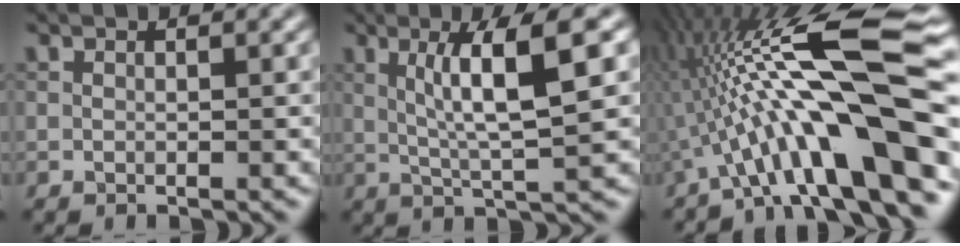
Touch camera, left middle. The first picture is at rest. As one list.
[{"total": 6.8, "force": [1.7, 0.7, 6.6], "torque": [-0.117, 0.009, 0.032]}, {"total": 14.8, "force": [-2.8, 3.1, 14.2], "torque": [-0.225, 0.036, -0.042]}]